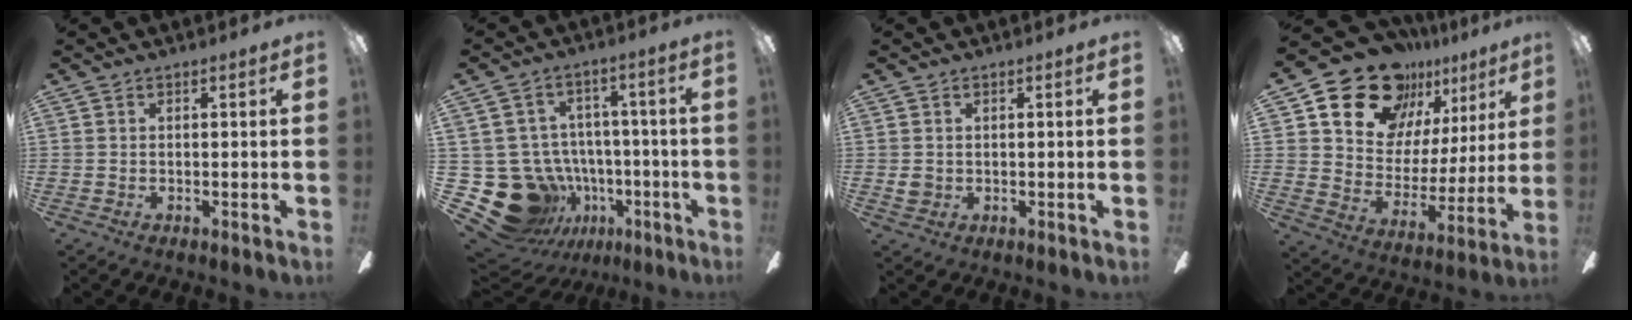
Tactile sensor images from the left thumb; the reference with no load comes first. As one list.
[{"total": 18.3, "force": [-6.9, 15.0, 7.9], "torque": [-0.177, 0.034, -0.080]}, {"total": 1.9, "force": [0.6, 1.7, 0.6], "torque": [-0.005, 0.000, 0.008]}, {"total": 20.0, "force": [14.9, 11.8, 6.3], "torque": [-0.118, -0.106, 0.276]}]